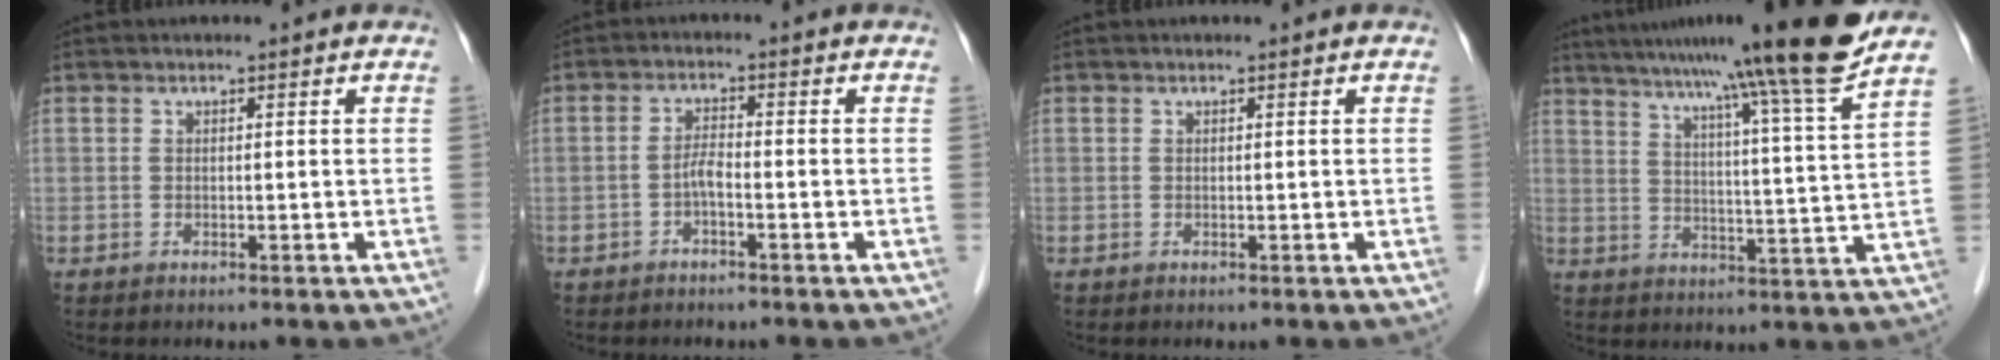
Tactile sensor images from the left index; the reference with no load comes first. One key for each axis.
{"total": 2.2, "fx": -1.1, "fy": 0.5, "fz": 1.9, "tx": -0.041, "ty": 0.006, "tz": -0.023}
{"total": 0.0}
{"total": 19.1, "fx": 15.5, "fy": -3.0, "fz": 10.8, "tx": -0.169, "ty": -0.028, "tz": 0.209}